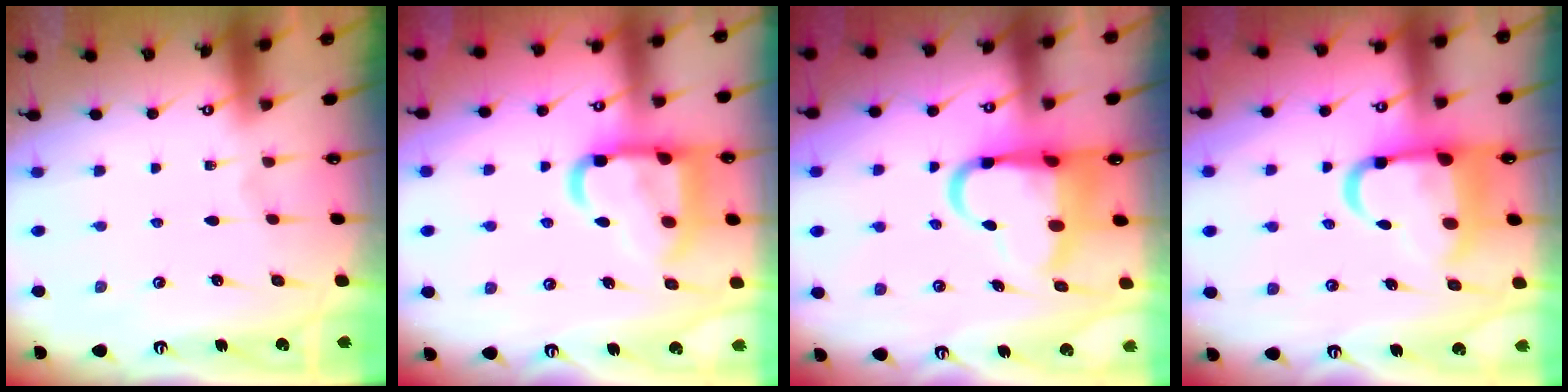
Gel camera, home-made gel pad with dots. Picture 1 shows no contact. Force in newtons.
{"total": 17.2, "press": 17.2, "slide": 1.6}
{"total": 11.6, "press": 11.1, "slide": 3.0}
{"total": 12.8, "press": 12.6, "slide": 1.8}